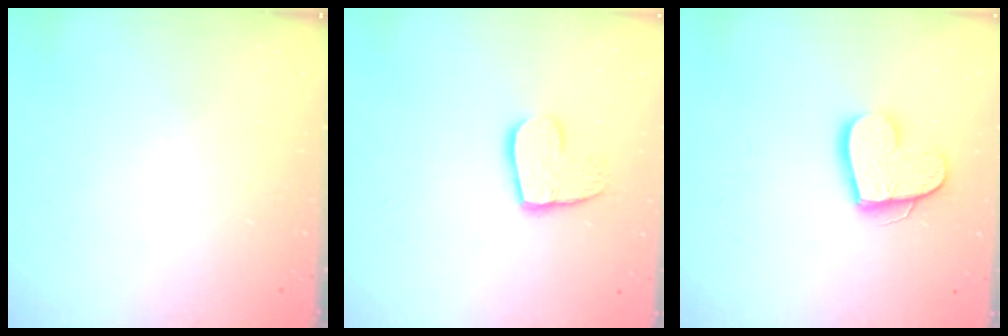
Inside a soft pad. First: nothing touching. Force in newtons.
{"total": 10.5, "press": 10.5, "slide": 0.8}
{"total": 12.9, "press": 12.9, "slide": 1.0}